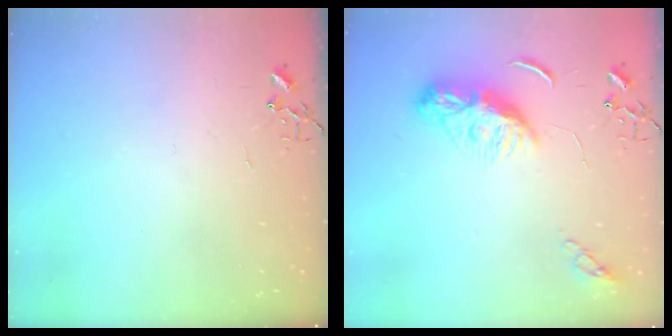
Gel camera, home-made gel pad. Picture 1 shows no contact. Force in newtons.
{"total": 9.5, "press": 9.5, "slide": 0.5}